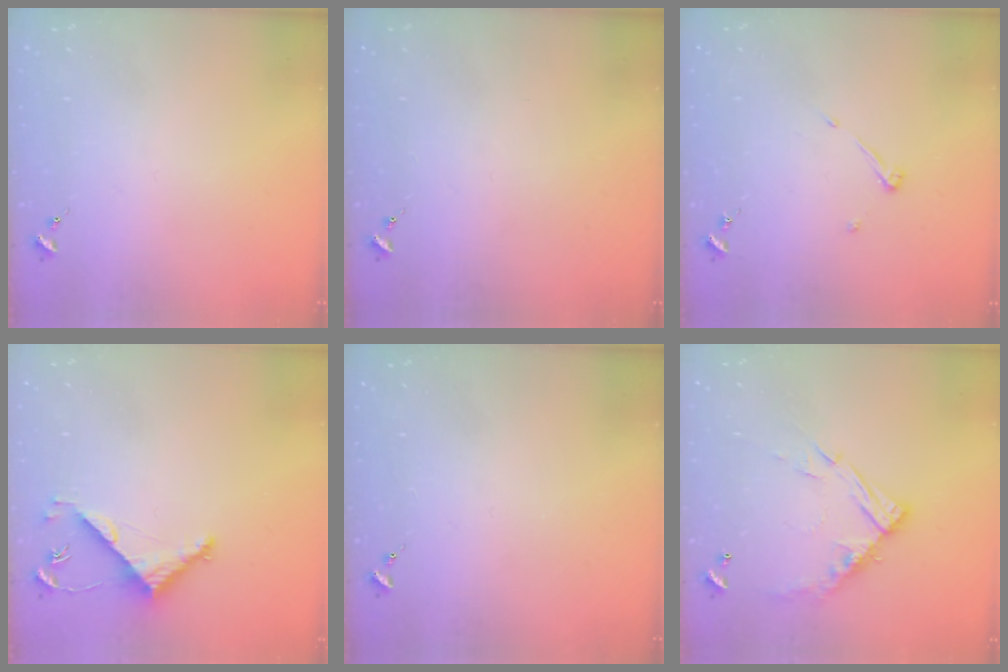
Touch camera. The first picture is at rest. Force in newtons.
{"total": 0.0}
{"total": 3.9, "press": 3.9, "slide": 0.5}
{"total": 4.8, "press": 4.8, "slide": 0.3}
{"total": 0.0}
{"total": 13.3, "press": 13.2, "slide": 1.2}